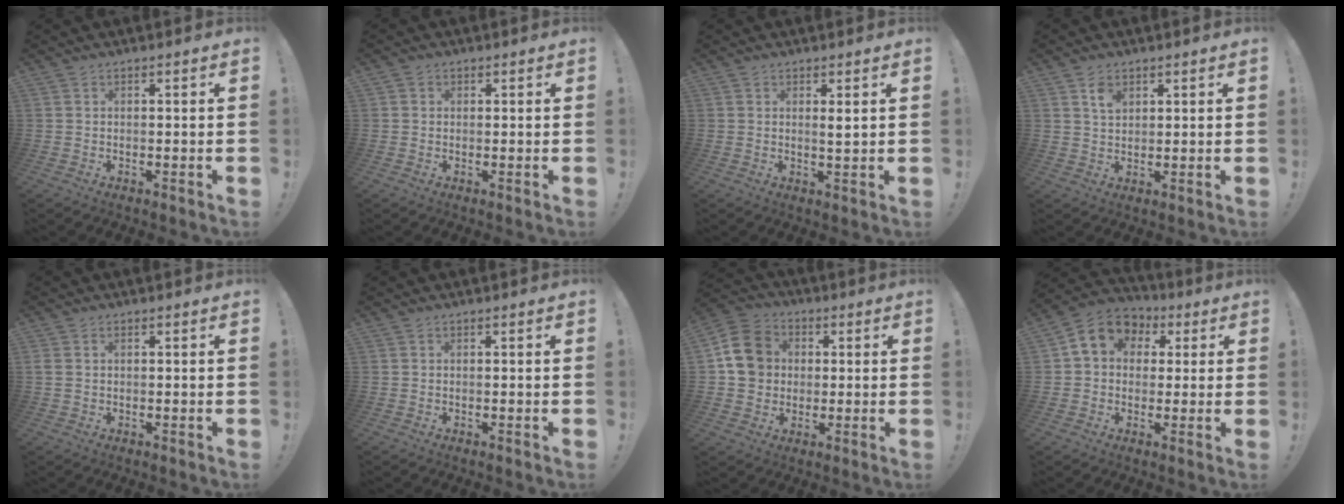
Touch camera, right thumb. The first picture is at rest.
{"total": 1.0, "force": [0.3, 1.0, 0.3], "torque": [-0.002, 0.001, 0.005]}
{"total": 2.0, "force": [0.9, 0.1, 1.7], "torque": [-0.017, -0.011, 0.010]}
{"total": 3.6, "force": [2.1, 2.3, 1.9], "torque": [-0.024, -0.009, 0.036]}
{"total": 1.0, "force": [0.3, 0.7, 0.6], "torque": [-0.014, 0.004, 0.005]}
{"total": 0.0}
{"total": 12.6, "force": [1.5, 11.1, 5.8], "torque": [-0.089, 0.008, 0.035]}
{"total": 9.9, "force": [2.9, 8.2, 4.7], "torque": [-0.069, 0.000, 0.059]}